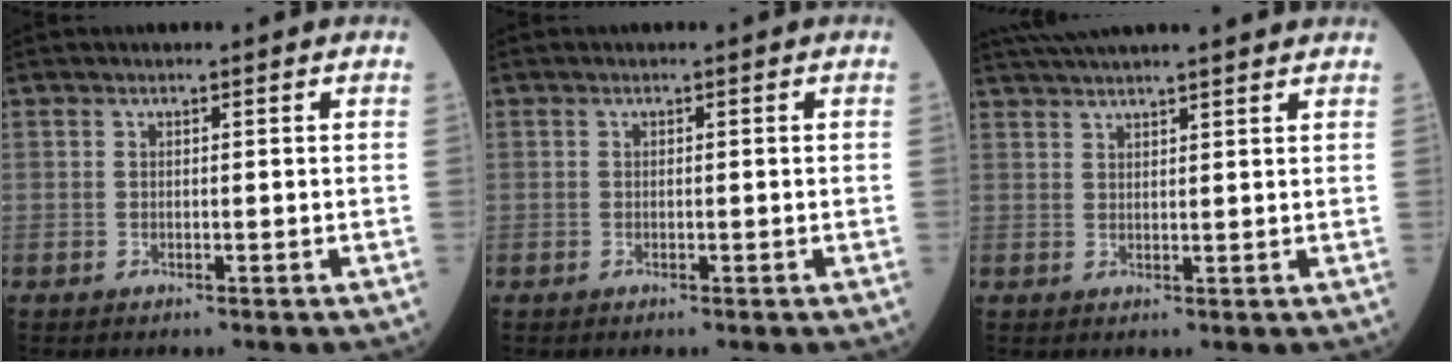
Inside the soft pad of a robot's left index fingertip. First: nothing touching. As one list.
[{"total": 0.0}, {"total": 12.0, "force": [10.8, 0.2, 5.2], "torque": [-0.089, 0.031, 0.152]}]